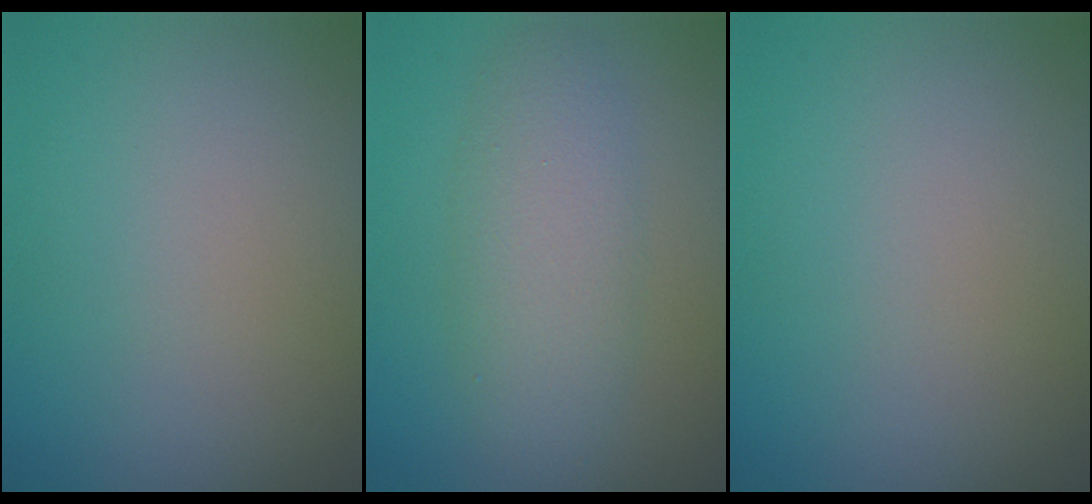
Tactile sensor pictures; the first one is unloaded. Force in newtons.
{"total": 3.9, "press": 3.9, "slide": 0.2}
{"total": 0.0}